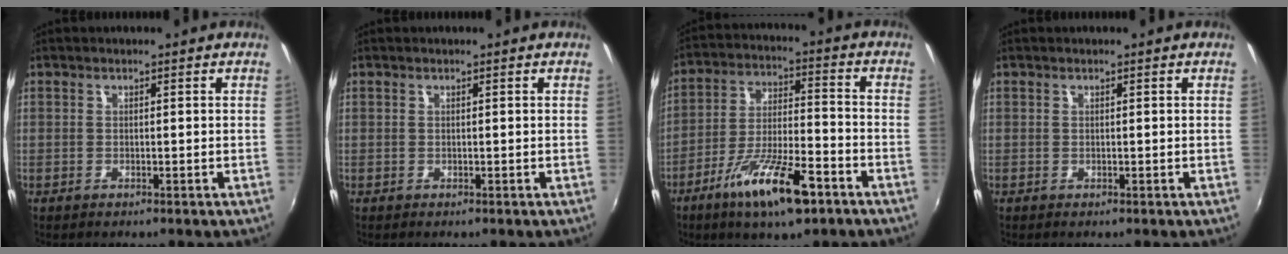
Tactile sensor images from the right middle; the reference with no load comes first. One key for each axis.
{"total": 0.0}
{"total": 14.2, "fx": -8.5, "fy": 3.5, "fz": 10.8, "tx": -0.213, "ty": -0.019, "tz": -0.150}
{"total": 0.0}